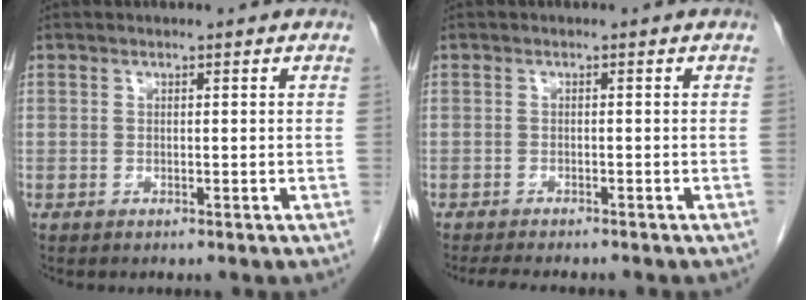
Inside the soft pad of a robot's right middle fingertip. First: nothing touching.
{"total": 6.2, "force": [-5.4, 1.2, 2.7], "torque": [-0.037, -0.010, -0.079]}